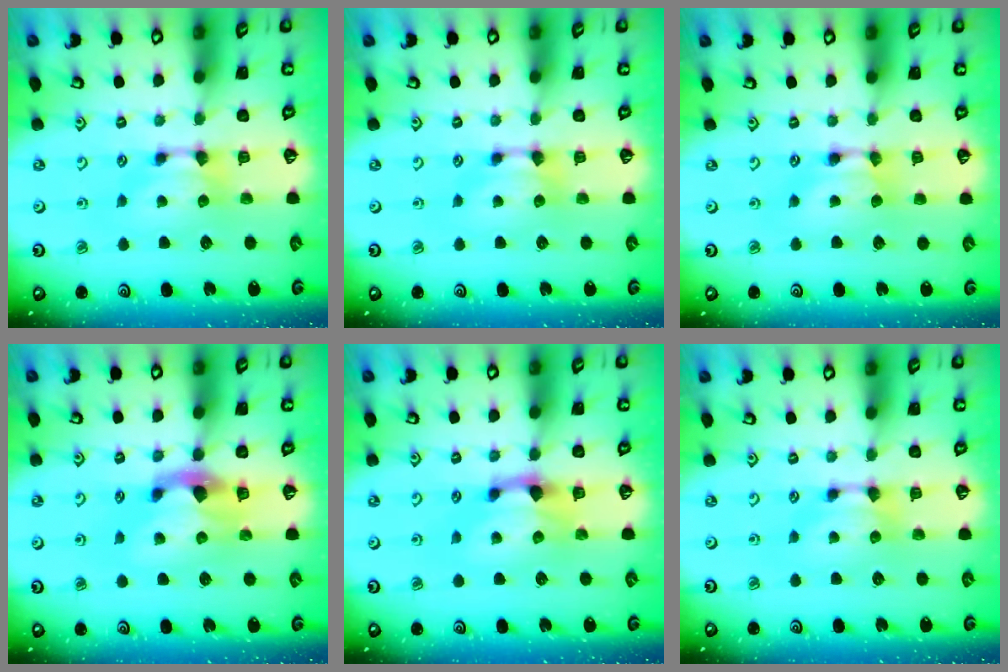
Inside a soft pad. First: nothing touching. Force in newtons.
{"total": 0.0}
{"total": 1.7, "press": 1.7, "slide": 0.1}
{"total": 2.9, "press": 2.6, "slide": 1.3}
{"total": 1.9, "press": 1.4, "slide": 1.3}
{"total": 0.0}